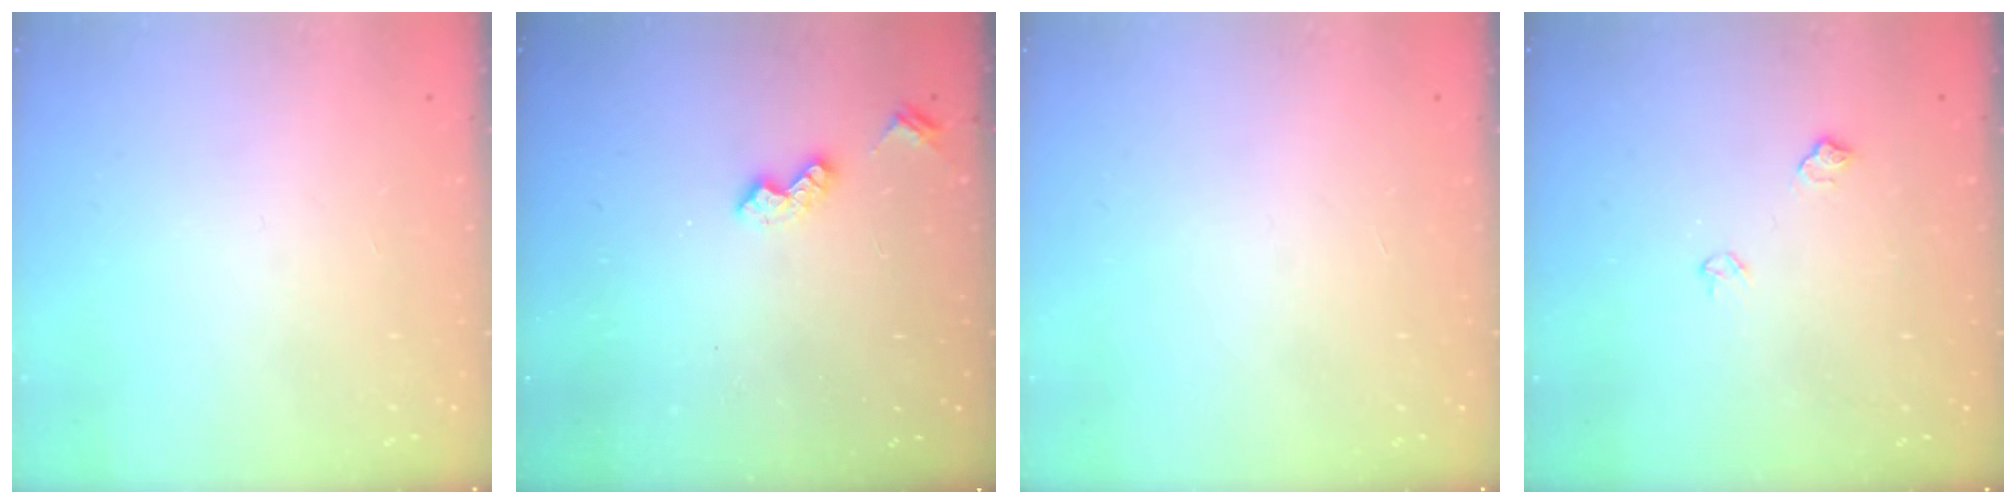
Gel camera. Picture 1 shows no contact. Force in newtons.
{"total": 3.8, "press": 3.8, "slide": 0.6}
{"total": 0.0}
{"total": 6.2, "press": 6.1, "slide": 0.8}